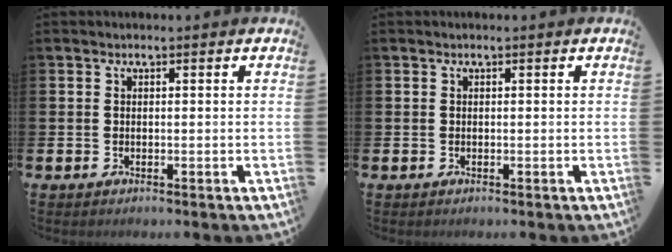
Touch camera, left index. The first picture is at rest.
{"total": 0.0}